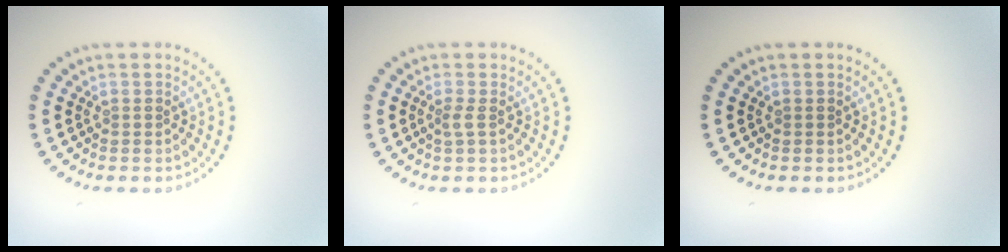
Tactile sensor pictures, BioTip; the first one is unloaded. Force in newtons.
{"total": 1.0, "press": 0.5, "slide": 0.8}
{"total": 0.0}